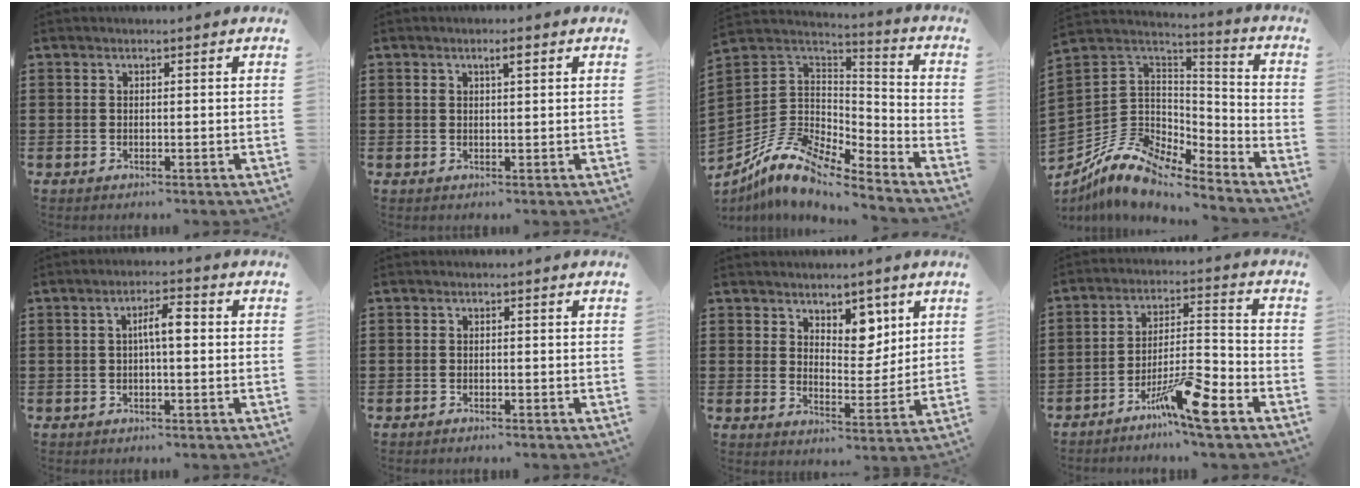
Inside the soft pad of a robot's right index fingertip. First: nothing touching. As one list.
[{"total": 2.0, "force": [0.9, 0.5, 1.7], "torque": [-0.026, 0.001, 0.011]}, {"total": 9.9, "force": [-7.6, 4.2, 4.8], "torque": [-0.122, 0.008, -0.156]}, {"total": 9.8, "force": [-7.4, 5.3, 3.7], "torque": [-0.107, 0.008, -0.149]}, {"total": 3.9, "force": [0.1, 0.8, 3.8], "torque": [-0.070, 0.009, -0.003]}, {"total": 0.6, "force": [-0.6, 0.2, 0.0], "torque": [-0.002, 0.001, -0.013]}, {"total": 5.6, "force": [4.0, 3.3, 2.2], "torque": [-0.036, -0.012, 0.068]}, {"total": 9.5, "force": [-6.2, 1.0, 7.0], "torque": [-0.131, 0.006, -0.115]}]